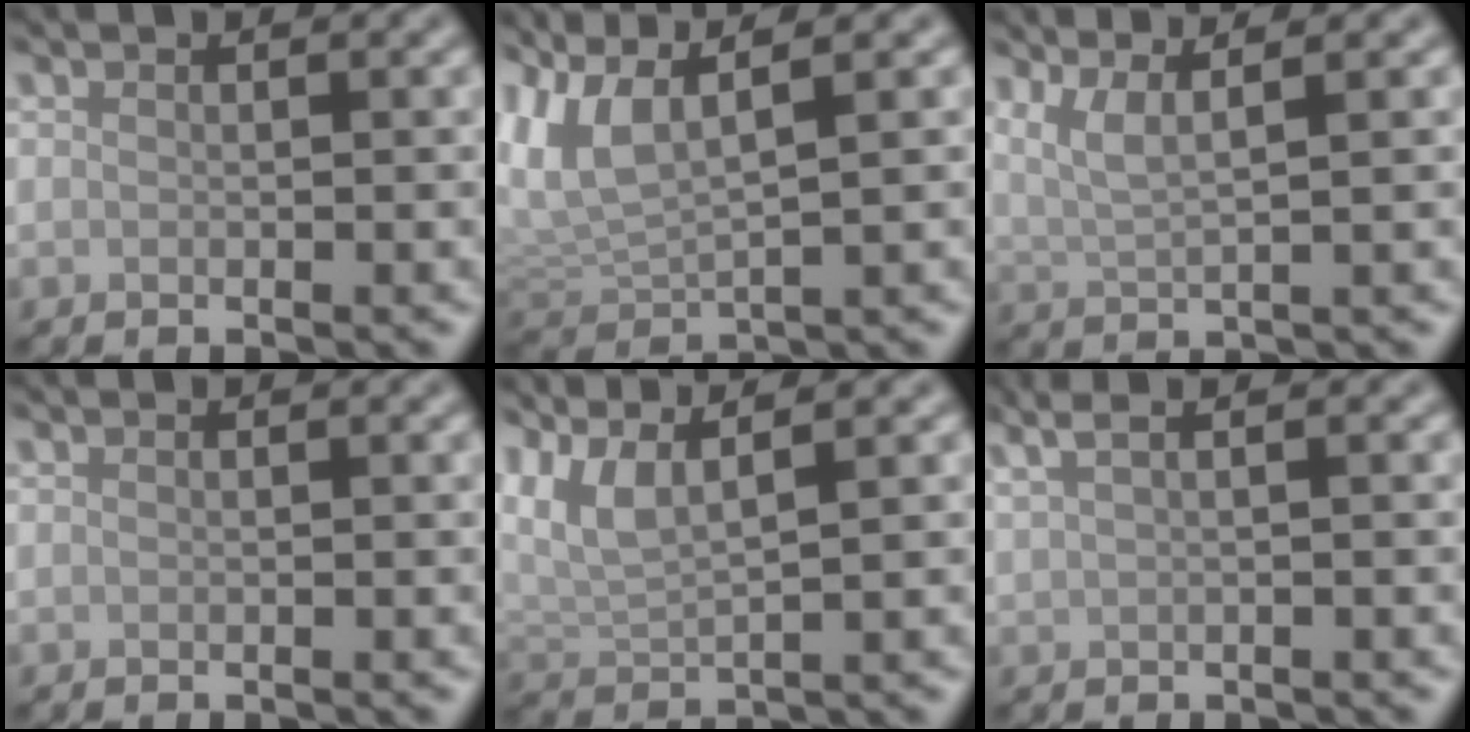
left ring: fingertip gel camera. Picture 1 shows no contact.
{"total": 5.4, "force": [3.0, 1.5, 4.3], "torque": [-0.108, 0.008, 0.062]}
{"total": 3.4, "force": [1.8, 0.6, 2.8], "torque": [-0.056, 0.007, 0.034]}
{"total": 0.0}
{"total": 4.1, "force": [2.9, 0.9, 2.8], "torque": [-0.062, 0.014, 0.060]}
{"total": 3.7, "force": [2.1, 1.5, 2.6], "torque": [-0.034, 0.020, 0.011]}